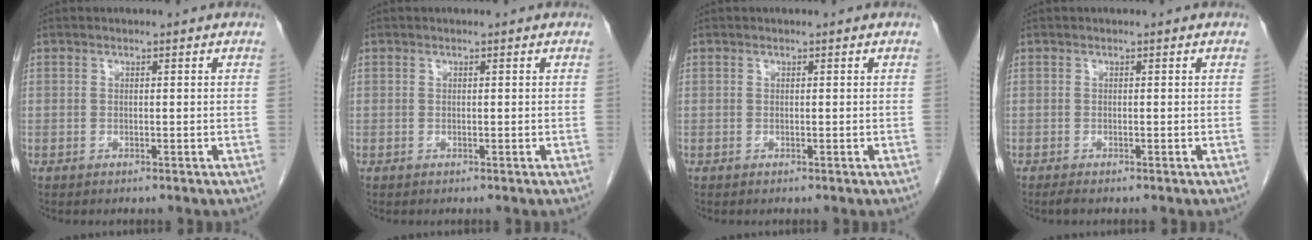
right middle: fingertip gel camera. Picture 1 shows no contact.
{"total": 0.0}
{"total": 0.0}
{"total": 0.7, "force": [-0.6, 0.0, 0.4], "torque": [-0.014, -0.003, -0.012]}